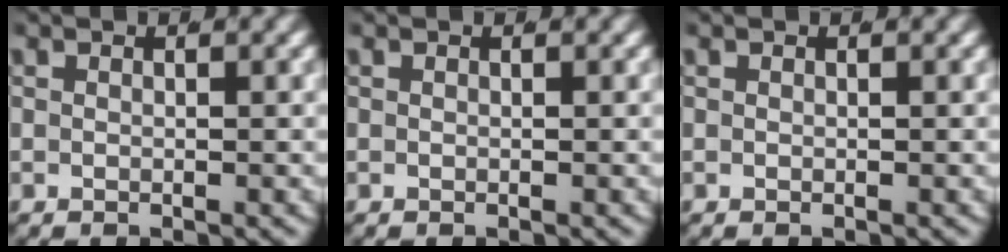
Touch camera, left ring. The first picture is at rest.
{"total": 0.0}
{"total": 0.0}